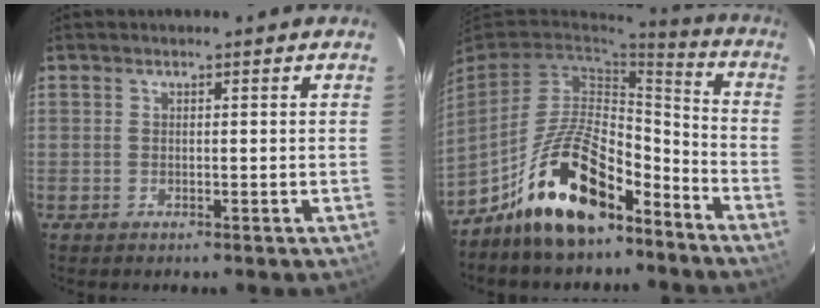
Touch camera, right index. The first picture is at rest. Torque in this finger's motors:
{"motor_torque": [0.98, -0.59, 1.05, 0.21]}